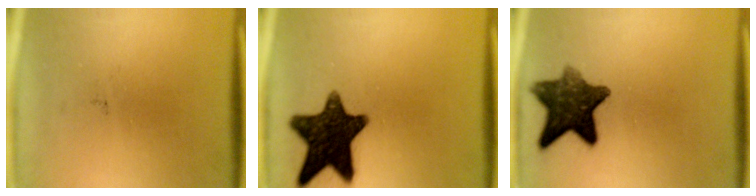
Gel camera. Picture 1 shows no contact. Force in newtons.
{"total": 14.6}
{"total": 10.3}